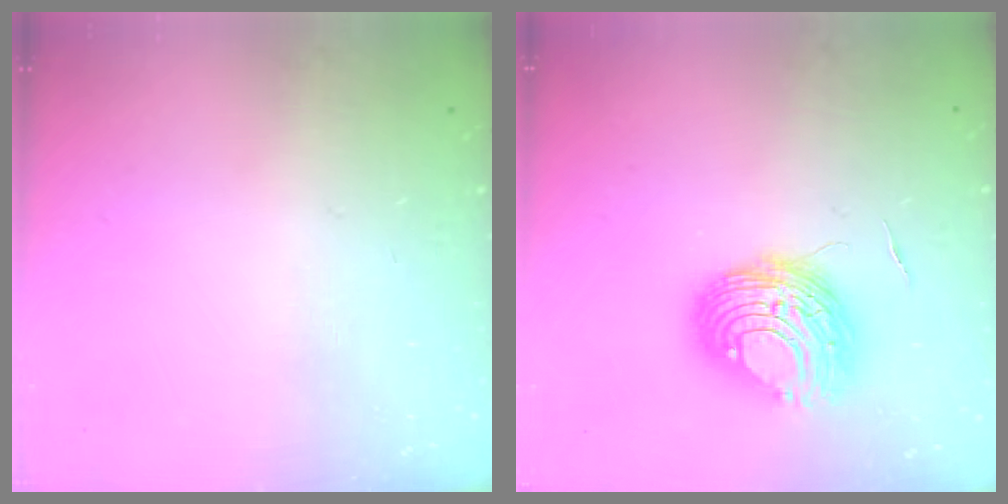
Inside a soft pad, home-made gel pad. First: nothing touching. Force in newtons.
{"total": 9.7, "press": 9.6, "slide": 1.3}